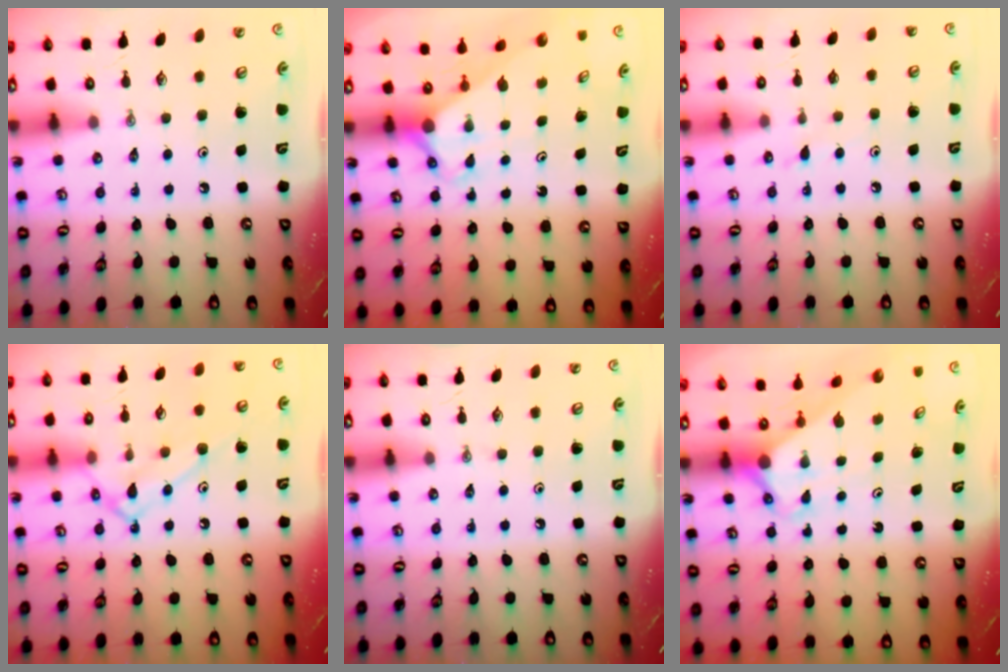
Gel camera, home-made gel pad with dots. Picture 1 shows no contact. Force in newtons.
{"total": 2.9, "press": 2.9, "slide": 0.0}
{"total": 3.9, "press": 3.9, "slide": 0.4}
{"total": 12.0, "press": 12.0, "slide": 0.9}
{"total": 0.0}
{"total": 2.8, "press": 2.8, "slide": 0.0}